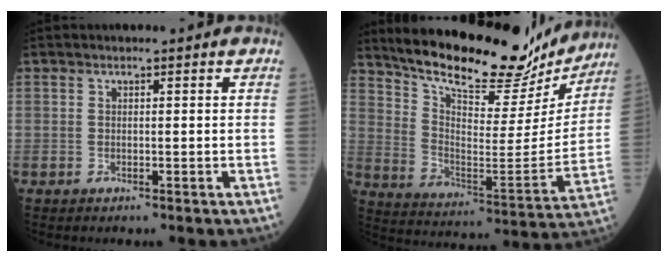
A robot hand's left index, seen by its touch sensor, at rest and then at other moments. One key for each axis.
{"total": 24.1, "fx": 20.8, "fy": 6.6, "fz": 10.2, "tx": -0.165, "ty": -0.019, "tz": 0.300}